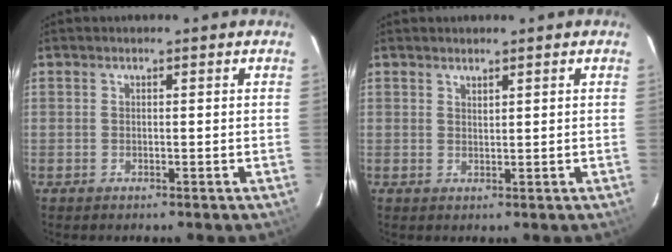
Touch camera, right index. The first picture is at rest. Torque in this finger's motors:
{"motor_torque": [-0.14, -0.07, -0.04, -0.01]}